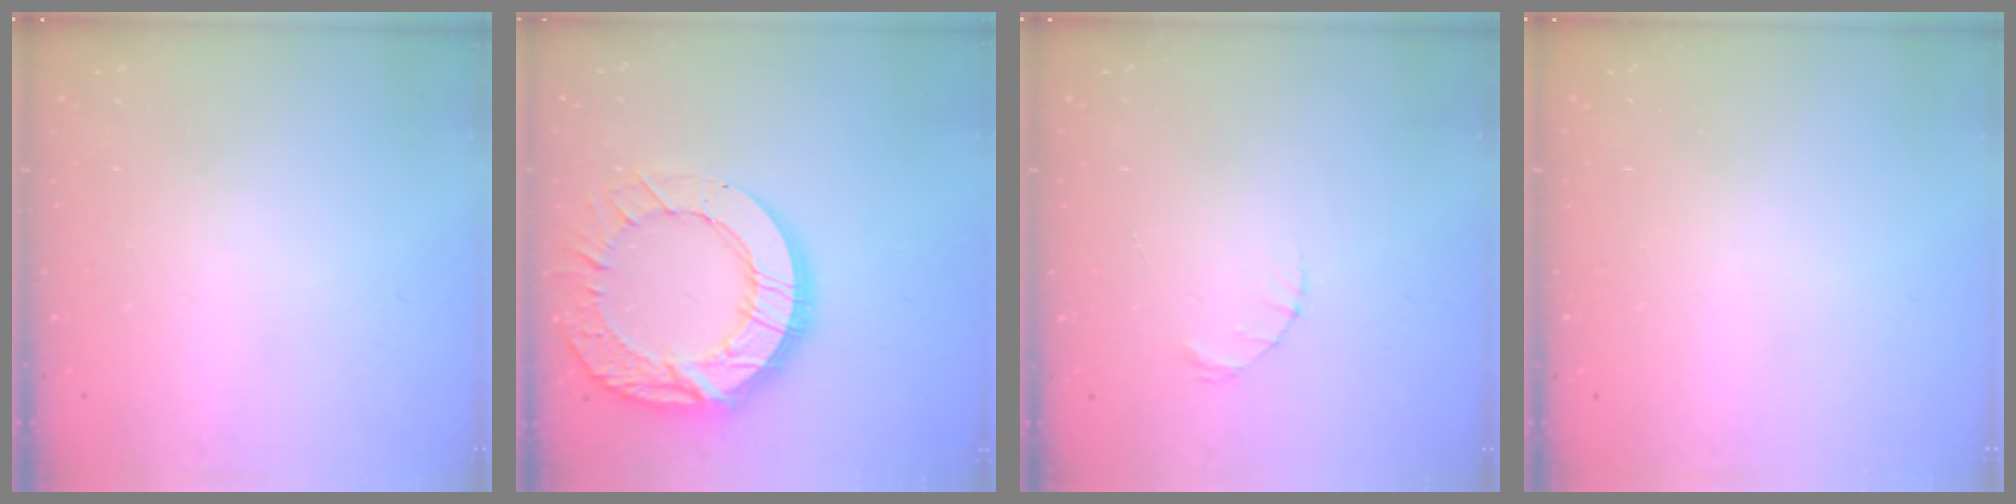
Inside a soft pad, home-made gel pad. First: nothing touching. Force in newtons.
{"total": 22.1, "press": 22.0, "slide": 2.0}
{"total": 1.4, "press": 1.4, "slide": 0.2}
{"total": 0.0}